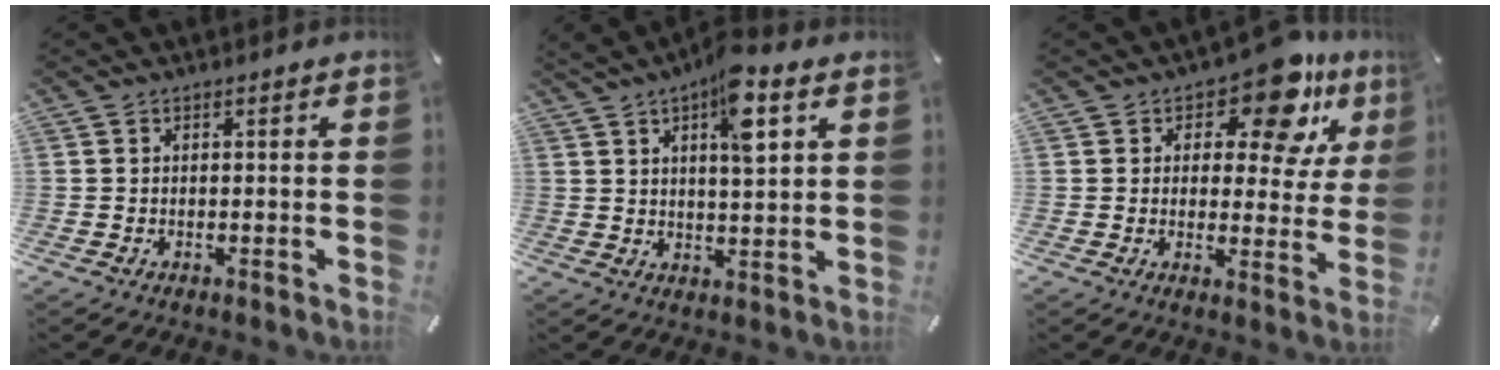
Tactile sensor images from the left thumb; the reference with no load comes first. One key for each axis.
{"total": 9.6, "fx": 4.8, "fy": 2.9, "fz": 7.8, "tx": -0.120, "ty": -0.018, "tz": 0.077}
{"total": 13.3, "fx": 8.2, "fy": 6.2, "fz": 8.5, "tx": -0.115, "ty": -0.050, "tz": 0.137}